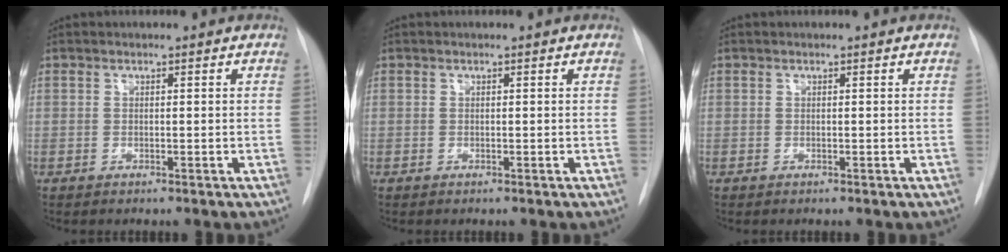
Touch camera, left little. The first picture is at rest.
{"total": 0.0}
{"total": 0.0}